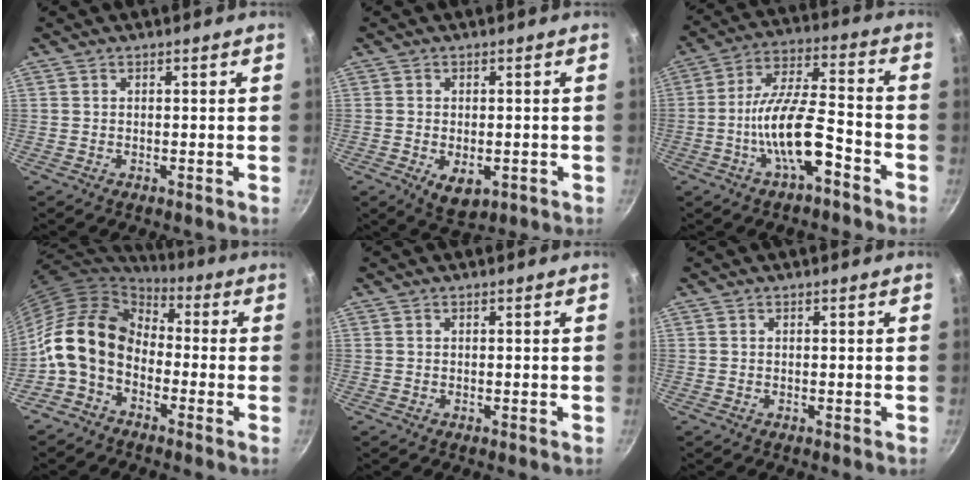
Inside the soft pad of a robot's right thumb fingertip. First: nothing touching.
{"total": 5.7, "force": [-1.6, 3.4, 4.3], "torque": [-0.056, -0.005, -0.015]}
{"total": 13.3, "force": [-6.1, 4.4, 11.0], "torque": [-0.188, 0.046, -0.114]}
{"total": 14.1, "force": [-2.2, 10.2, 9.5], "torque": [-0.152, 0.040, -0.062]}
{"total": 0.0}
{"total": 0.0}